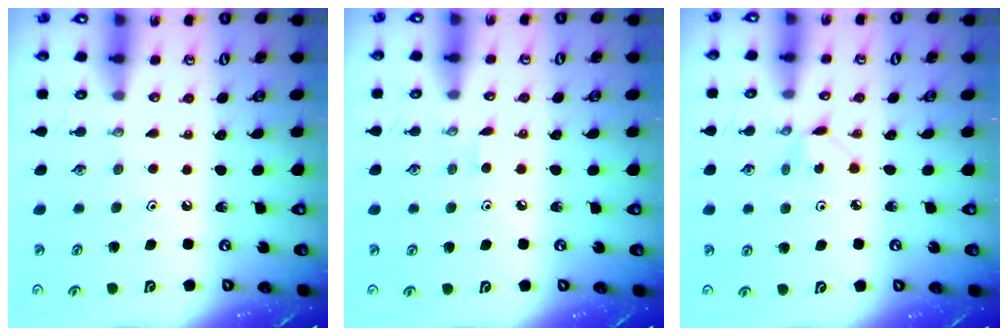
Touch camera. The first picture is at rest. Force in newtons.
{"total": 2.8, "press": 2.8, "slide": 0.3}
{"total": 1.5, "press": 1.5, "slide": 0.2}